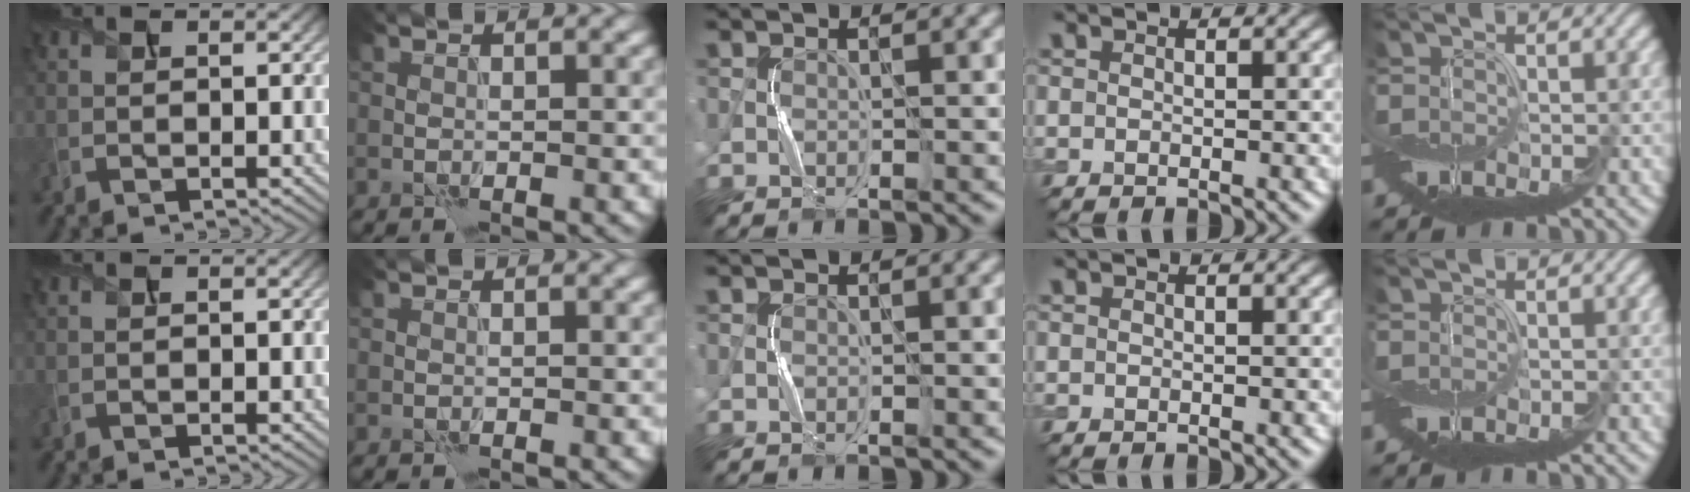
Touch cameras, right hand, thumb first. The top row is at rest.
{}